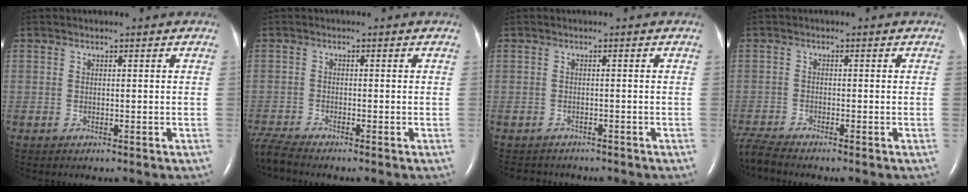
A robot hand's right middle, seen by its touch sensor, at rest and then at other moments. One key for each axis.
{"total": 3.5, "fx": -3.4, "fy": -0.8, "fz": 0.8, "tx": -0.028, "ty": -0.020, "tz": -0.069}
{"total": 3.8, "fx": -3.5, "fy": 1.4, "fz": 0.5, "tx": -0.006, "ty": -0.003, "tz": -0.047}
{"total": 3.4, "fx": -3.2, "fy": -0.8, "fz": 0.5, "tx": -0.023, "ty": -0.020, "tz": -0.066}